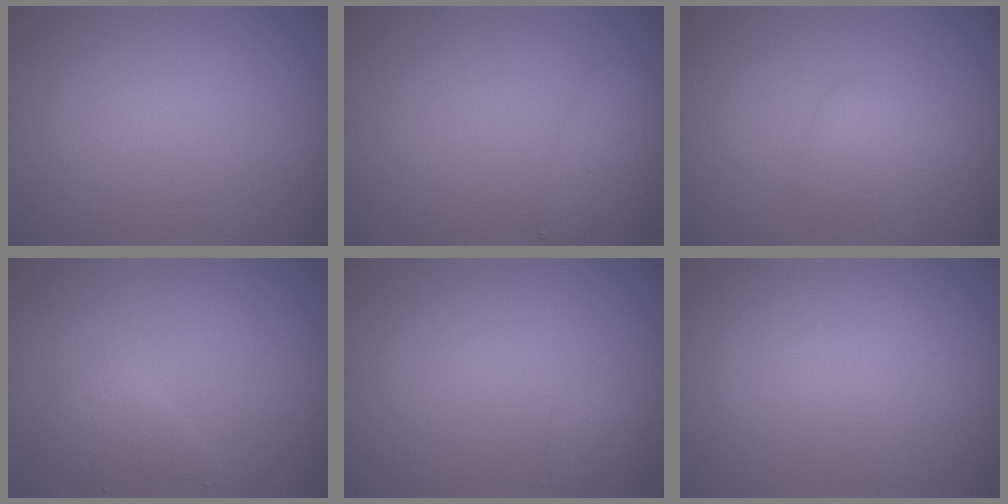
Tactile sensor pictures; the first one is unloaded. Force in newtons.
{"total": 1.9, "press": 1.9, "slide": 0.1}
{"total": 1.6, "press": 1.6, "slide": 0.1}
{"total": 1.7, "press": 1.7, "slide": 0.0}
{"total": 0.7, "press": 0.7, "slide": 0.1}
{"total": 0.0}